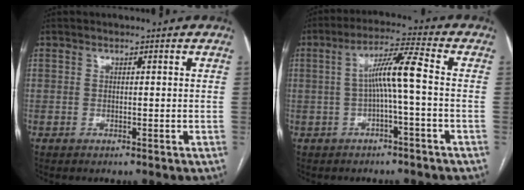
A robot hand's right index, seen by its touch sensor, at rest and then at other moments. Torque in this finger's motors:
{"motor_torque": [0.83, -0.20, 0.33, 0.12]}